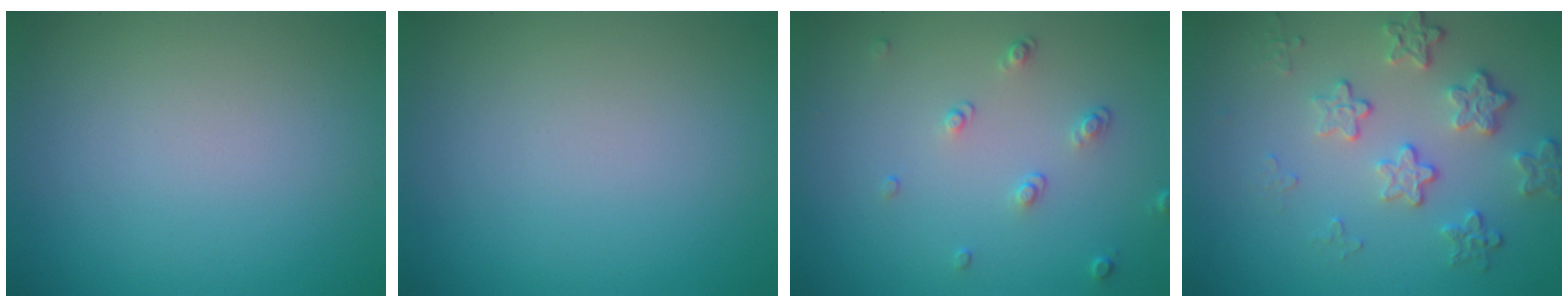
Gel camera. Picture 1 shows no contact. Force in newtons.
{"total": 0.0}
{"total": 1.5, "press": 1.0, "slide": 1.1}
{"total": 4.1, "press": 3.1, "slide": 2.6}